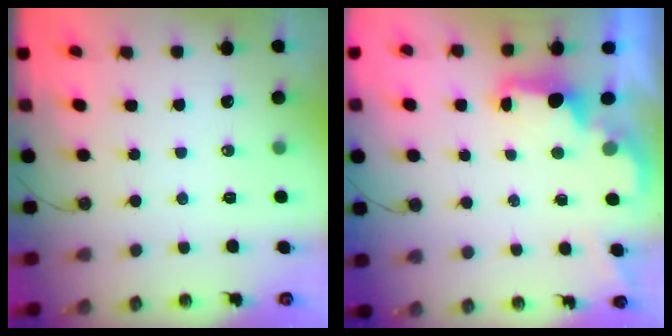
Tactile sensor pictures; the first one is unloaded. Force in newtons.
{"total": 2.3, "press": 2.2, "slide": 0.7}